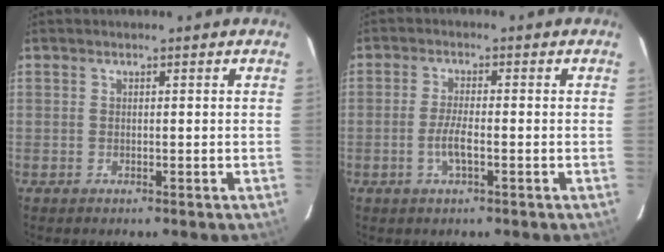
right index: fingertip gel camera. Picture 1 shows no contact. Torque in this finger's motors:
{"motor_torque": [0.43, -0.38, 0.32, 0.07]}